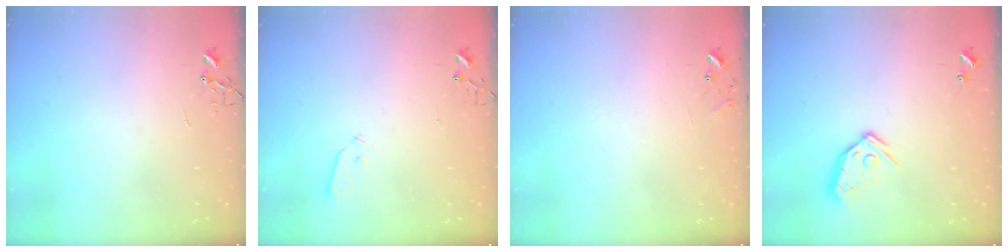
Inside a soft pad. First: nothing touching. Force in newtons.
{"total": 3.5, "press": 3.4, "slide": 0.6}
{"total": 7.0, "press": 7.0, "slide": 0.5}
{"total": 9.9, "press": 9.9, "slide": 0.8}